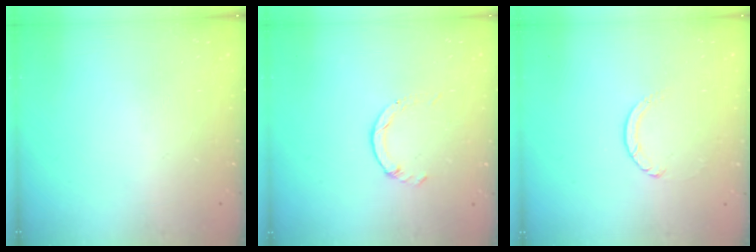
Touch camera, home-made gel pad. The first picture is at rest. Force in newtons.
{"total": 0.5, "press": 0.5, "slide": 0.1}
{"total": 1.1, "press": 1.1, "slide": 0.1}